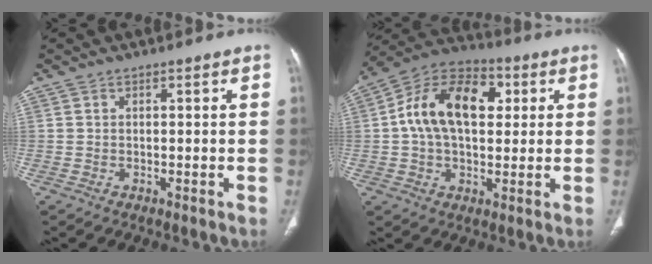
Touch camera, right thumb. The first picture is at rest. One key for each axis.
{"total": 16.8, "fx": 3.0, "fy": 10.6, "fz": 12.7, "tx": -0.198, "ty": 0.024, "tz": 0.043}